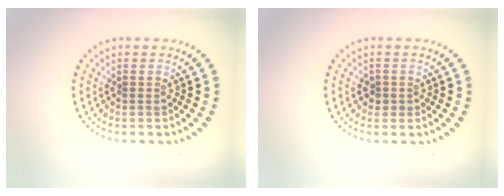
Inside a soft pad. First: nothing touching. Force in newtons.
{"total": 1.1, "press": 1.0, "slide": 0.6}